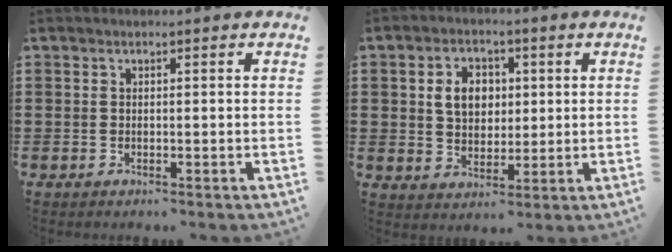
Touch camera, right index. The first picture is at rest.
{"total": 5.8, "force": [1.1, 4.5, 3.5], "torque": [-0.077, 0.013, 0.015]}